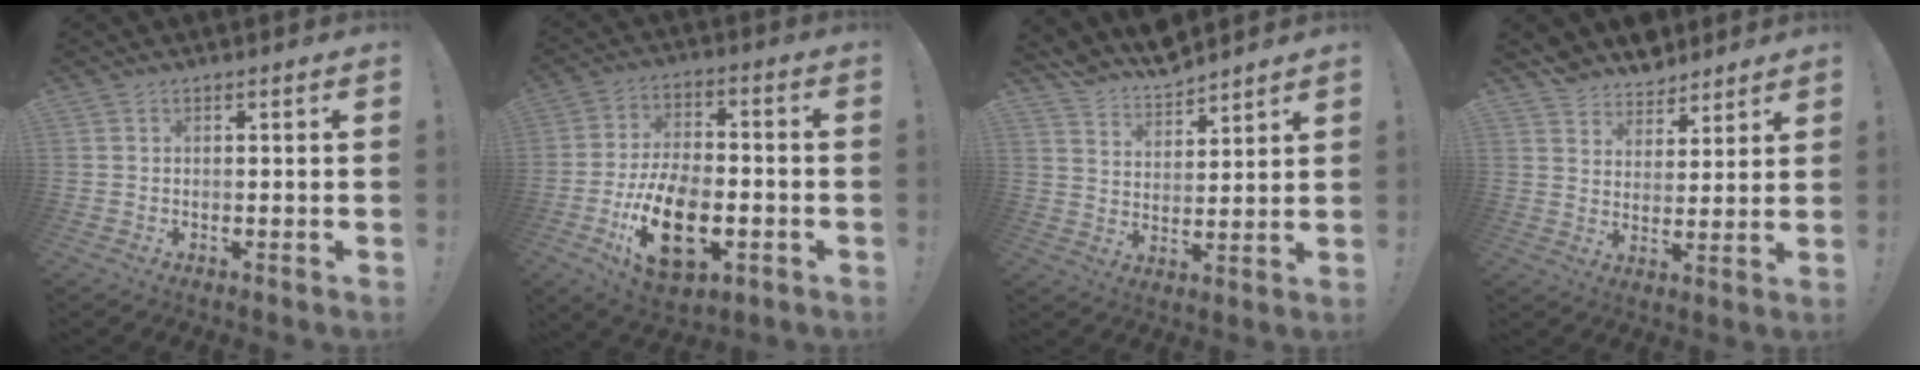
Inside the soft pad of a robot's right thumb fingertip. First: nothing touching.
{"total": 20.1, "force": [-7.3, 11.6, 14.7], "torque": [-0.261, 0.043, -0.114]}
{"total": 7.8, "force": [7.3, 2.2, 1.4], "torque": [-0.037, -0.065, 0.137]}
{"total": 7.0, "force": [6.1, 3.5, 0.0], "torque": [-0.002, -0.059, 0.117]}